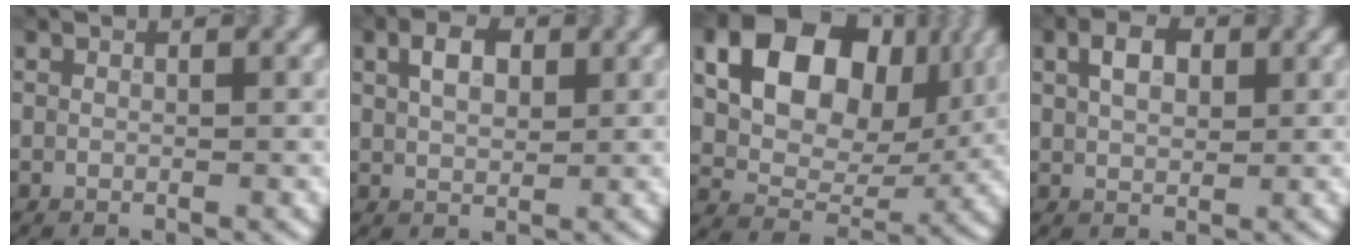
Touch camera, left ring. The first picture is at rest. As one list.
[{"total": 3.2, "force": [1.1, 2.0, 2.3], "torque": [-0.045, 0.007, 0.020]}, {"total": 12.1, "force": [3.9, 8.2, 8.0], "torque": [-0.135, 0.000, 0.065]}, {"total": 3.1, "force": [1.1, 2.0, 2.2], "torque": [-0.043, 0.006, 0.018]}]